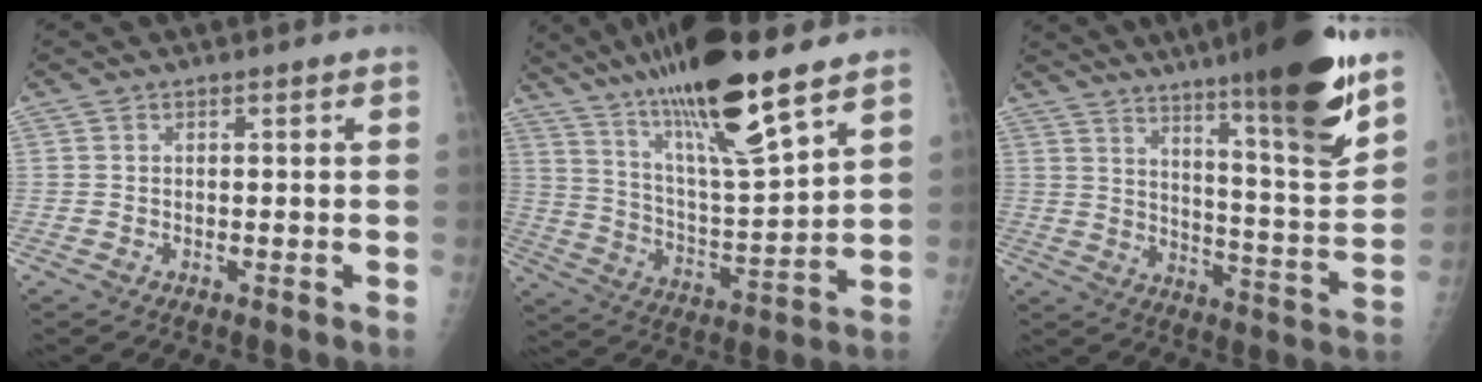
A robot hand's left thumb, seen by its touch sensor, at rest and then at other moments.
{"total": 21.0, "force": [14.7, 2.7, 14.7], "torque": [-0.251, -0.063, 0.266]}
{"total": 21.5, "force": [14.5, 1.9, 15.7], "torque": [-0.208, -0.078, 0.222]}